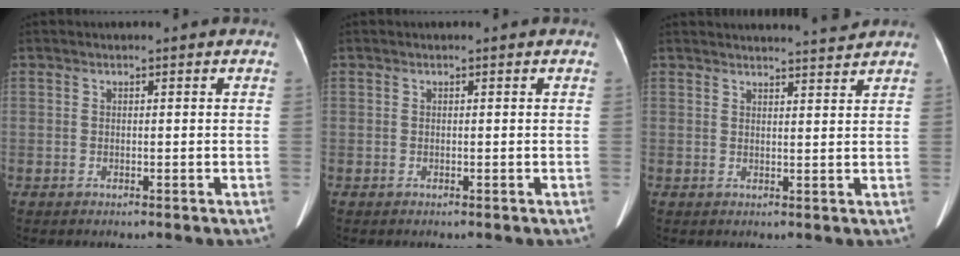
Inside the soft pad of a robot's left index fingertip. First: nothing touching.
{"total": 0.0}
{"total": 5.9, "force": [5.8, -0.7, 0.8], "torque": [-0.011, 0.002, 0.070]}